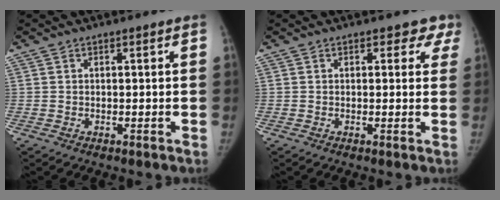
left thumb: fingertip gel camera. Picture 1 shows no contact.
{"total": 3.3, "force": [2.4, 2.2, 0.6], "torque": [0.033, -0.008, 0.007]}